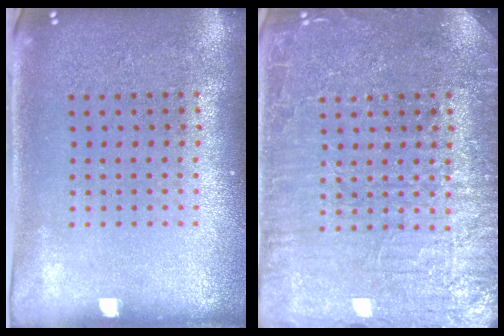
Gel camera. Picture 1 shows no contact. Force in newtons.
{"total": 4.1, "press": 4.1, "slide": 0.6}